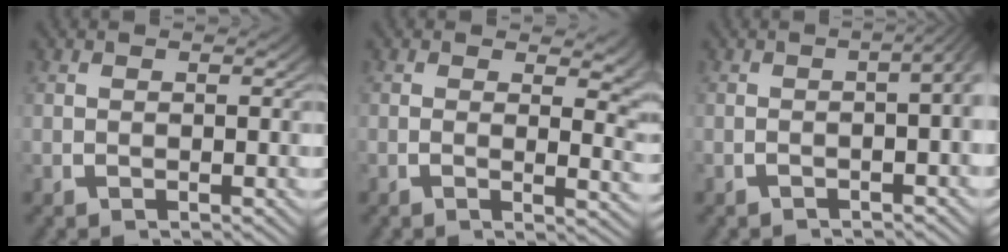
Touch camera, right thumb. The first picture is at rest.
{"total": 3.2, "force": [1.5, 1.2, 2.6], "torque": [-0.016, -0.010, 0.015]}
{"total": 4.6, "force": [-0.1, 2.4, 4.0], "torque": [-0.039, 0.024, -0.020]}